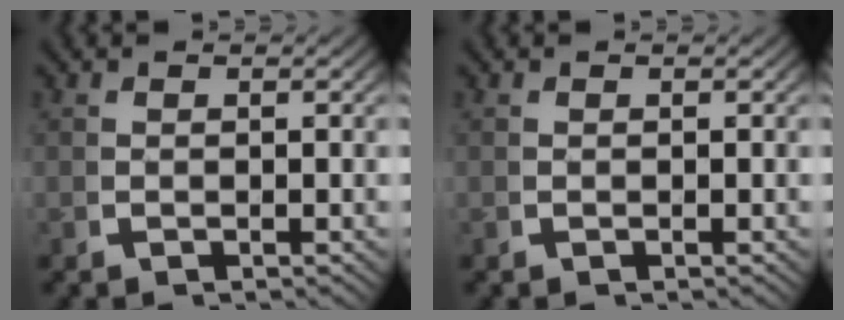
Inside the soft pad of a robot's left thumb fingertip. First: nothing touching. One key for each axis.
{"total": 0.0}